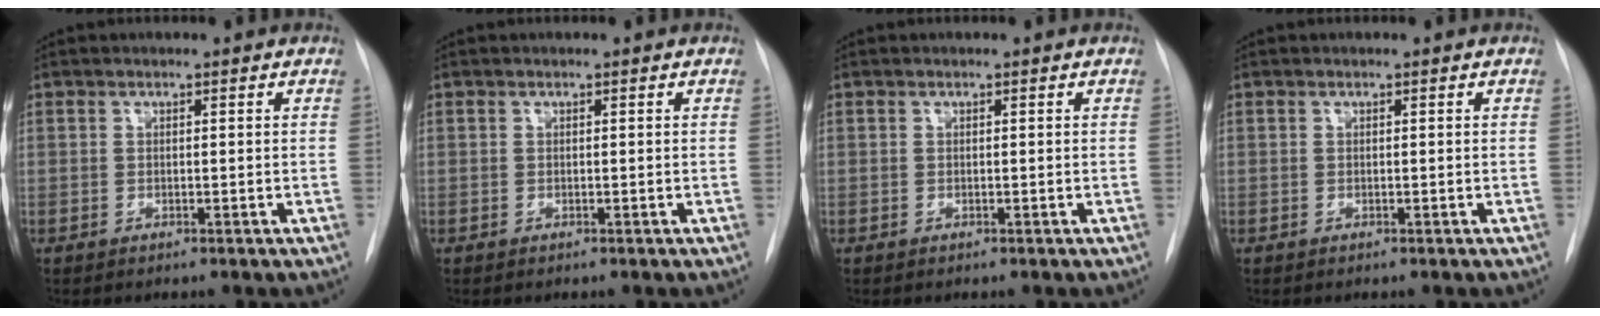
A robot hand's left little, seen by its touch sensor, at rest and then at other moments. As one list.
[{"total": 0.0}, {"total": 0.0}, {"total": 0.0}]